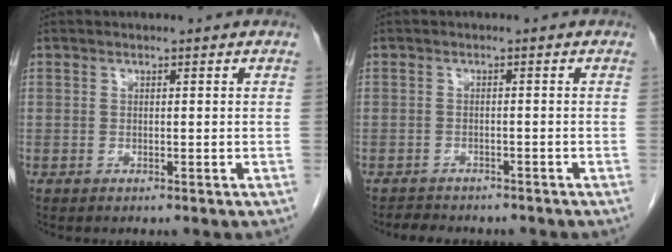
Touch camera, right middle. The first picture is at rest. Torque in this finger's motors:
{"motor_torque": [0.05, -0.04, 0.00, 0.00]}